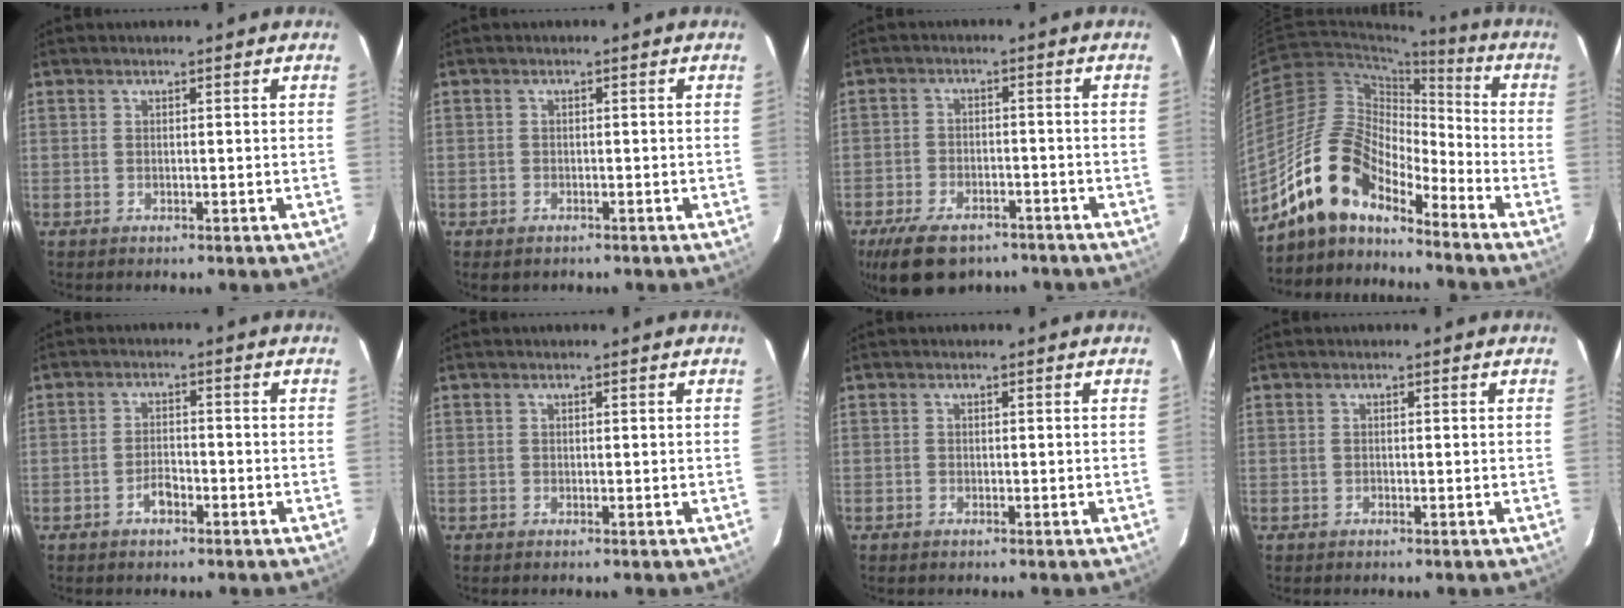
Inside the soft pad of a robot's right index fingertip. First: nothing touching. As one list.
[{"total": 1.6, "force": [-1.0, 1.2, 0.4], "torque": [-0.010, 0.000, -0.015]}, {"total": 12.9, "force": [-9.2, 6.5, 6.4], "torque": [-0.153, -0.009, -0.145]}, {"total": 14.5, "force": [-12.1, 5.1, 6.2], "torque": [-0.110, 0.013, -0.234]}, {"total": 3.0, "force": [-1.9, 1.5, 1.8], "torque": [-0.036, 0.005, -0.034]}, {"total": 0.0}, {"total": 0.7, "force": [-0.6, 0.4, 0.0], "torque": [-0.003, 0.001, -0.012]}, {"total": 0.0}]